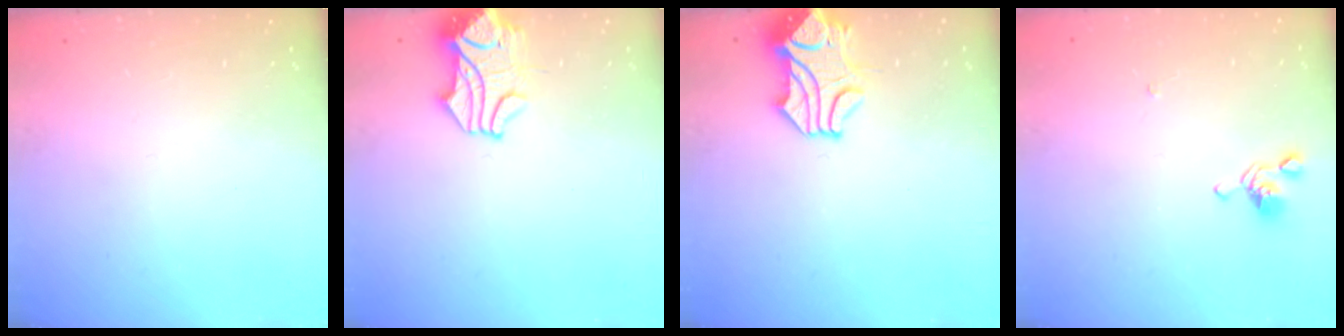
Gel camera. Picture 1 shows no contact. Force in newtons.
{"total": 6.9, "press": 6.8, "slide": 0.9}
{"total": 2.0, "press": 1.6, "slide": 1.1}
{"total": 2.6, "press": 2.5, "slide": 0.6}